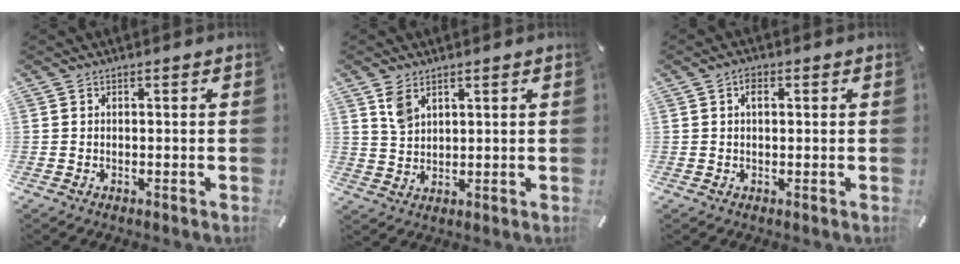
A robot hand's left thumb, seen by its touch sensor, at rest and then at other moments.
{"total": 4.8, "force": [2.9, 3.0, 2.3], "torque": [-0.045, -0.003, 0.056]}
{"total": 2.0, "force": [0.7, 1.2, 1.5], "torque": [-0.024, 0.003, 0.010]}